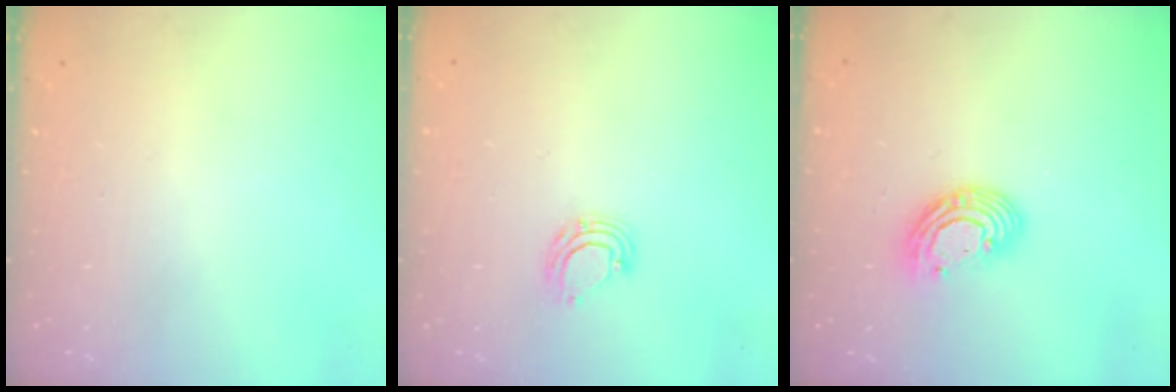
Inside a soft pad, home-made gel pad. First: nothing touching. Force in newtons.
{"total": 6.9, "press": 6.8, "slide": 0.9}
{"total": 10.1, "press": 10.0, "slide": 1.1}